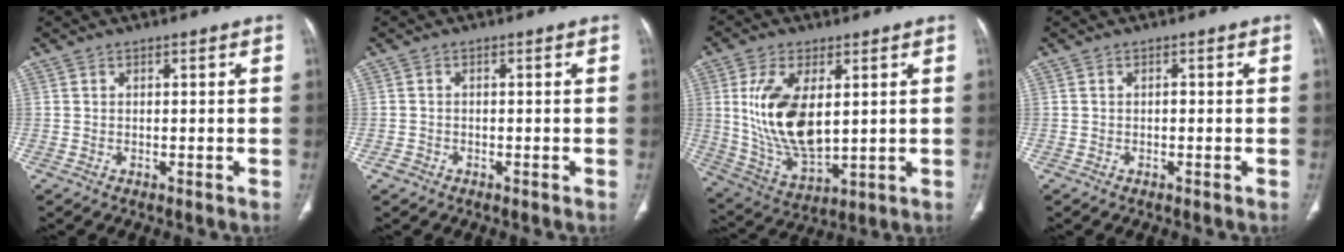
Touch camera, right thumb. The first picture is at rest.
{"total": 1.3, "force": [-0.8, 1.0, 0.3], "torque": [-0.007, 0.004, -0.017]}
{"total": 15.6, "force": [2.8, 8.0, 13.1], "torque": [-0.248, -0.021, 0.068]}
{"total": 0.6, "force": [-0.1, 0.4, 0.4], "torque": [-0.007, 0.001, -0.005]}